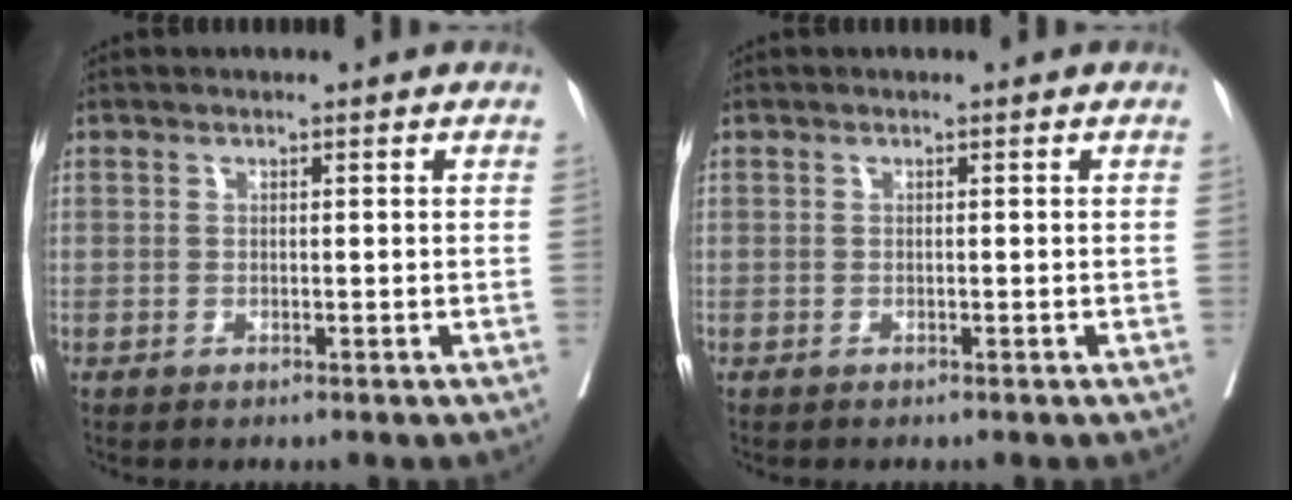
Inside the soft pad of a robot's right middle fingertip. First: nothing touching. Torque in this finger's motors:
{"motor_torque": [0.34, -0.22, -0.01, 0.00]}